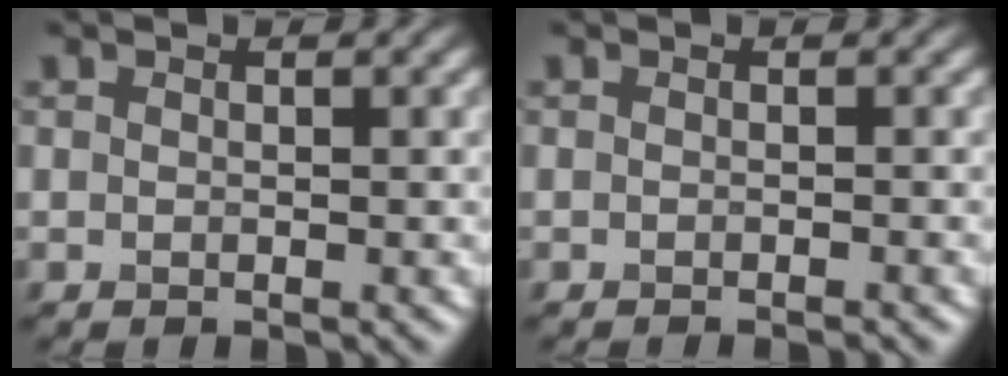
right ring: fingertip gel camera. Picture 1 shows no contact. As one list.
[{"total": 0.9, "force": [-0.8, 0.1, 0.5], "torque": [0.001, -0.002, -0.014]}]